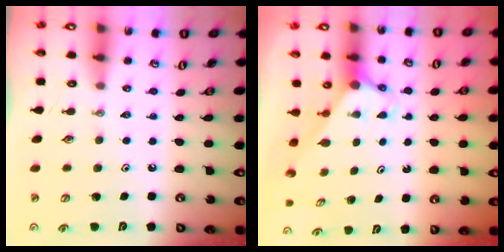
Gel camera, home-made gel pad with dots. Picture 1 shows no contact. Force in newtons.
{"total": 2.9, "press": 2.9, "slide": 0.0}